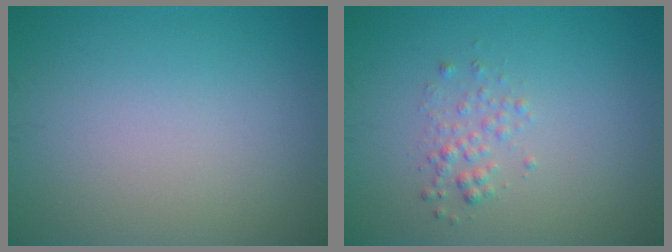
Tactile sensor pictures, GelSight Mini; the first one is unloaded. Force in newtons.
{"total": 1.4, "press": 1.4, "slide": 0.1}